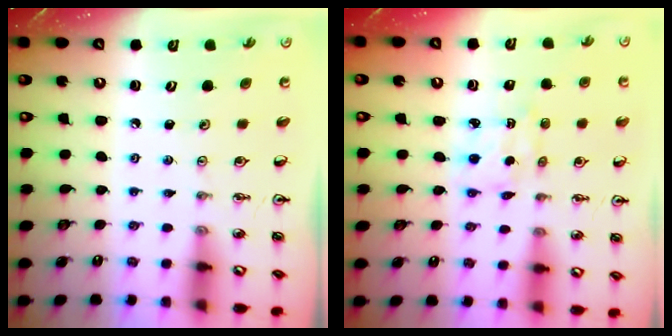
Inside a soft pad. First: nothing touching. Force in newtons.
{"total": 2.9, "press": 2.9, "slide": 0.4}